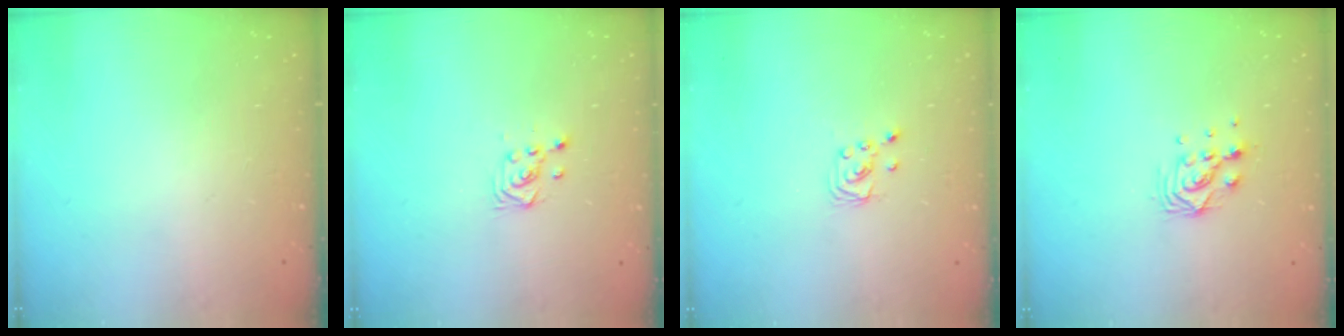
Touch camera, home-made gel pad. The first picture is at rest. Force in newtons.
{"total": 3.7, "press": 3.5, "slide": 1.1}
{"total": 2.2, "press": 2.2, "slide": 0.2}
{"total": 7.8, "press": 7.8, "slide": 0.7}